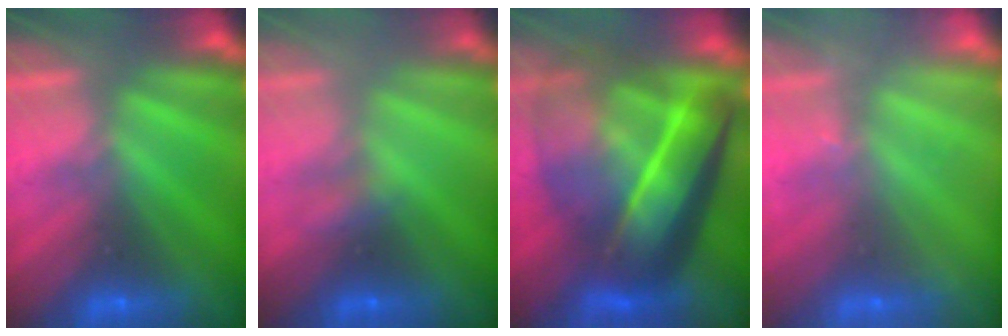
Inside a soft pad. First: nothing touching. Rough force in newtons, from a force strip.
{"total": 2.1}
{"total": 7.6}
{"total": 2.2}